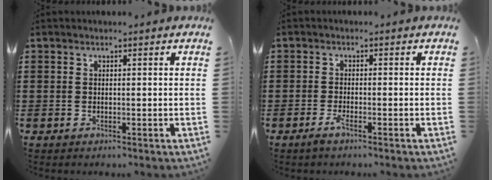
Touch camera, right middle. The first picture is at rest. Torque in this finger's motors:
{"motor_torque": [0.50, -0.17, 0.00, 0.01]}